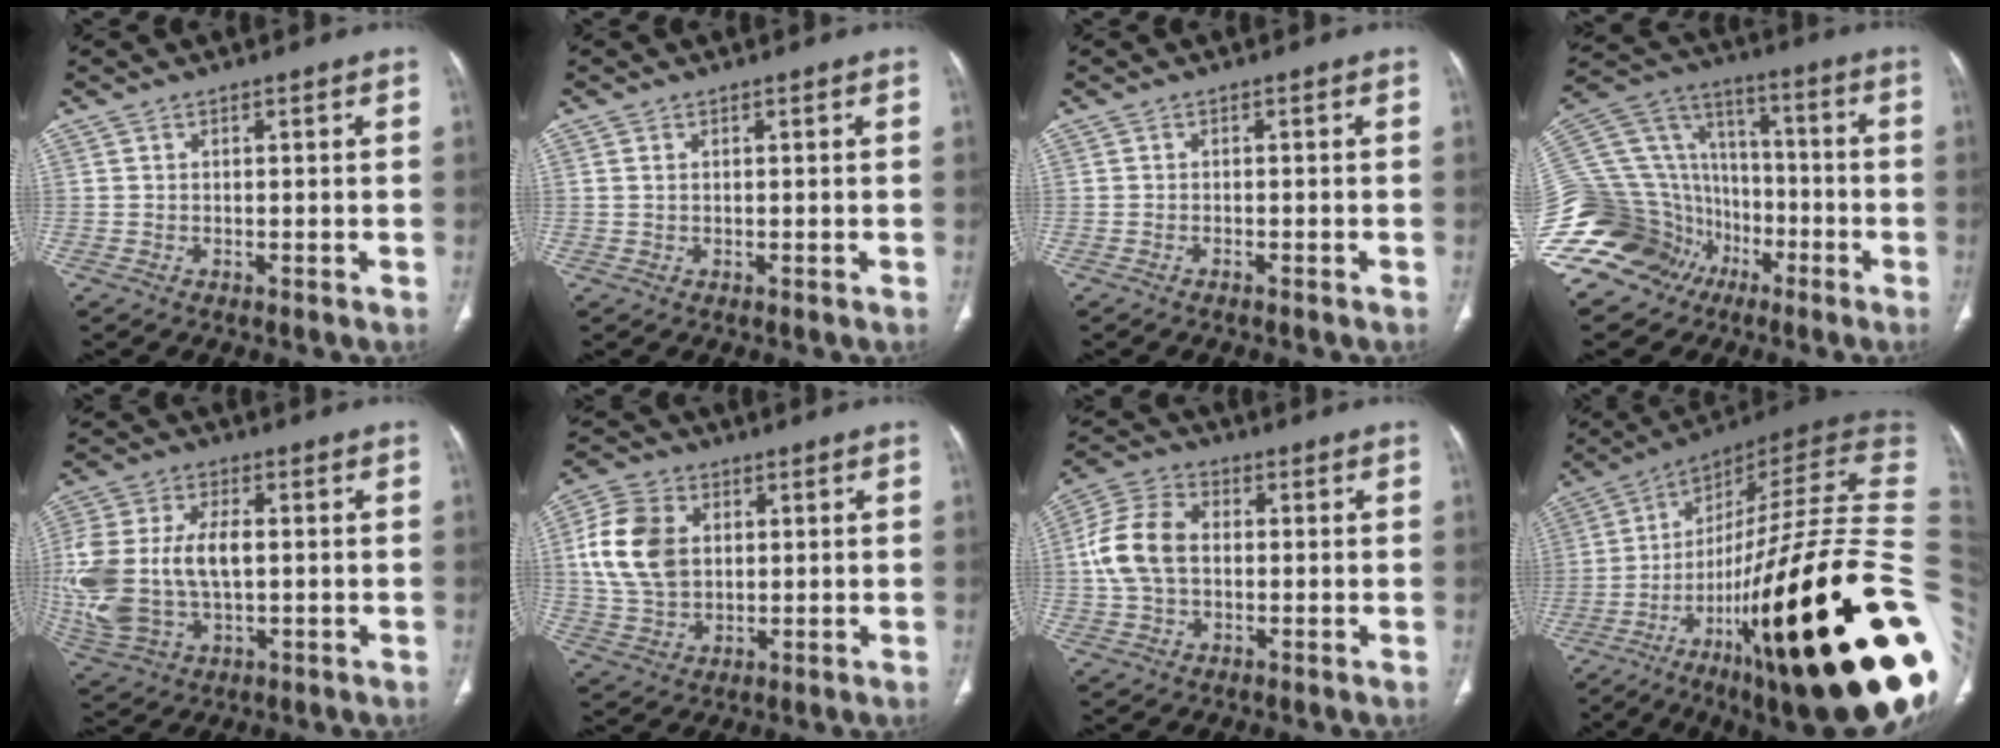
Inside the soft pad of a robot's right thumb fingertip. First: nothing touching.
{"total": 0.9, "force": [0.3, 0.6, 0.6], "torque": [-0.016, 0.002, 0.010]}
{"total": 1.0, "force": [-0.8, 0.2, 0.6], "torque": [-0.016, 0.004, -0.007]}
{"total": 31.1, "force": [-14.4, 23.5, 14.3], "torque": [-0.355, 0.080, -0.249]}
{"total": 19.4, "force": [0.1, 11.7, 15.5], "torque": [-0.369, 0.000, 0.016]}
{"total": 13.6, "force": [2.5, 9.9, 9.1], "torque": [-0.168, 0.002, 0.049]}
{"total": 11.3, "force": [0.4, 7.8, 8.1], "torque": [-0.164, 0.025, 0.002]}
{"total": 45.0, "force": [-9.3, 10.2, 42.9], "torque": [-0.542, 0.058, -0.145]}